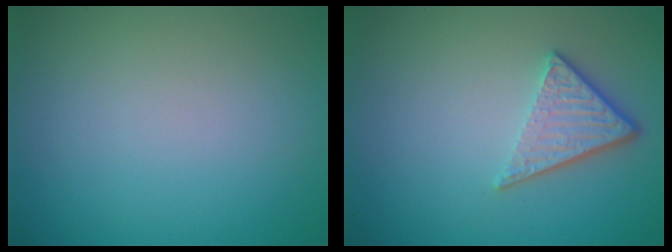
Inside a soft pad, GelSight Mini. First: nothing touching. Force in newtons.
{"total": 3.7, "press": 2.7, "slide": 2.5}